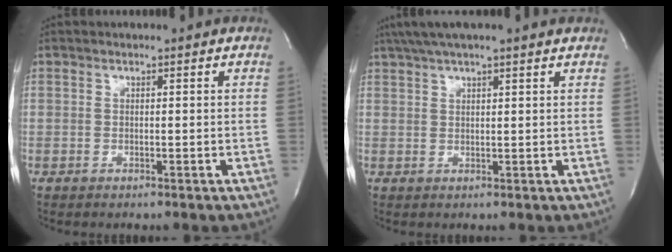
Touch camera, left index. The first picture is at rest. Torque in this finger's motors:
{"motor_torque": [1.05, -1.09, 0.46, 0.16]}